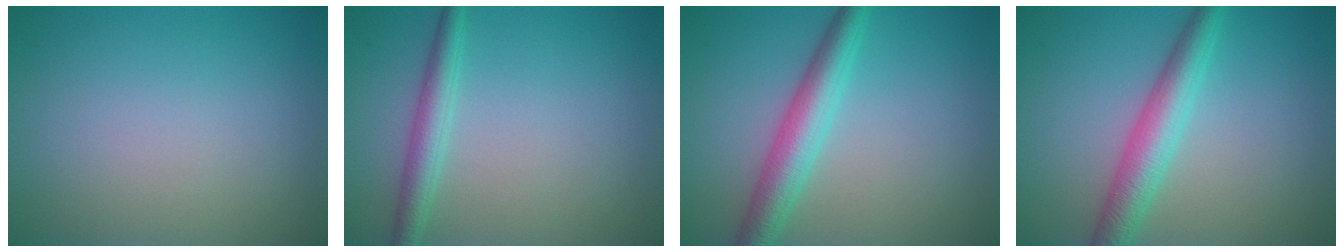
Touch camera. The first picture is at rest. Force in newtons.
{"total": 2.6, "press": 2.6, "slide": 0.1}
{"total": 4.4, "press": 4.4, "slide": 0.1}
{"total": 4.3, "press": 4.3, "slide": 0.1}